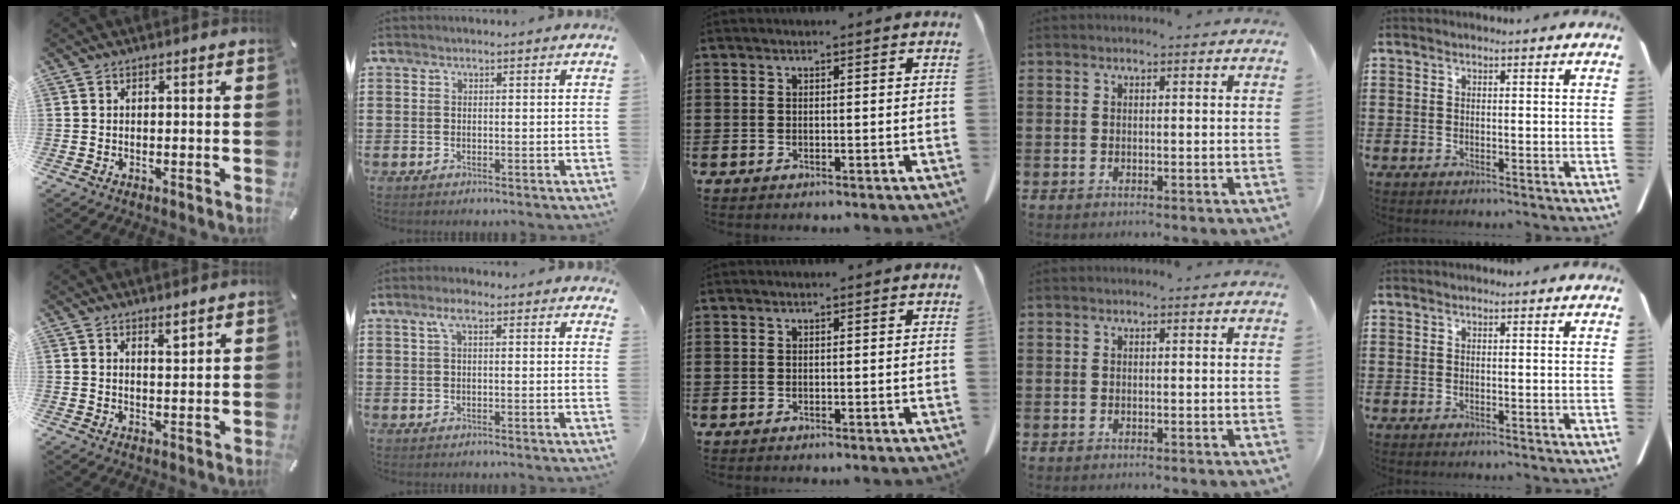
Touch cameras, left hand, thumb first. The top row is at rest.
{"thumb": {"total": 2.3, "force": [2.0, 0.5, 1.1], "torque": [-0.006, -0.012, 0.032]}, "index": {"total": 3.7, "force": [2.1, 1.1, 2.9], "torque": [-0.061, 0.006, 0.035]}}